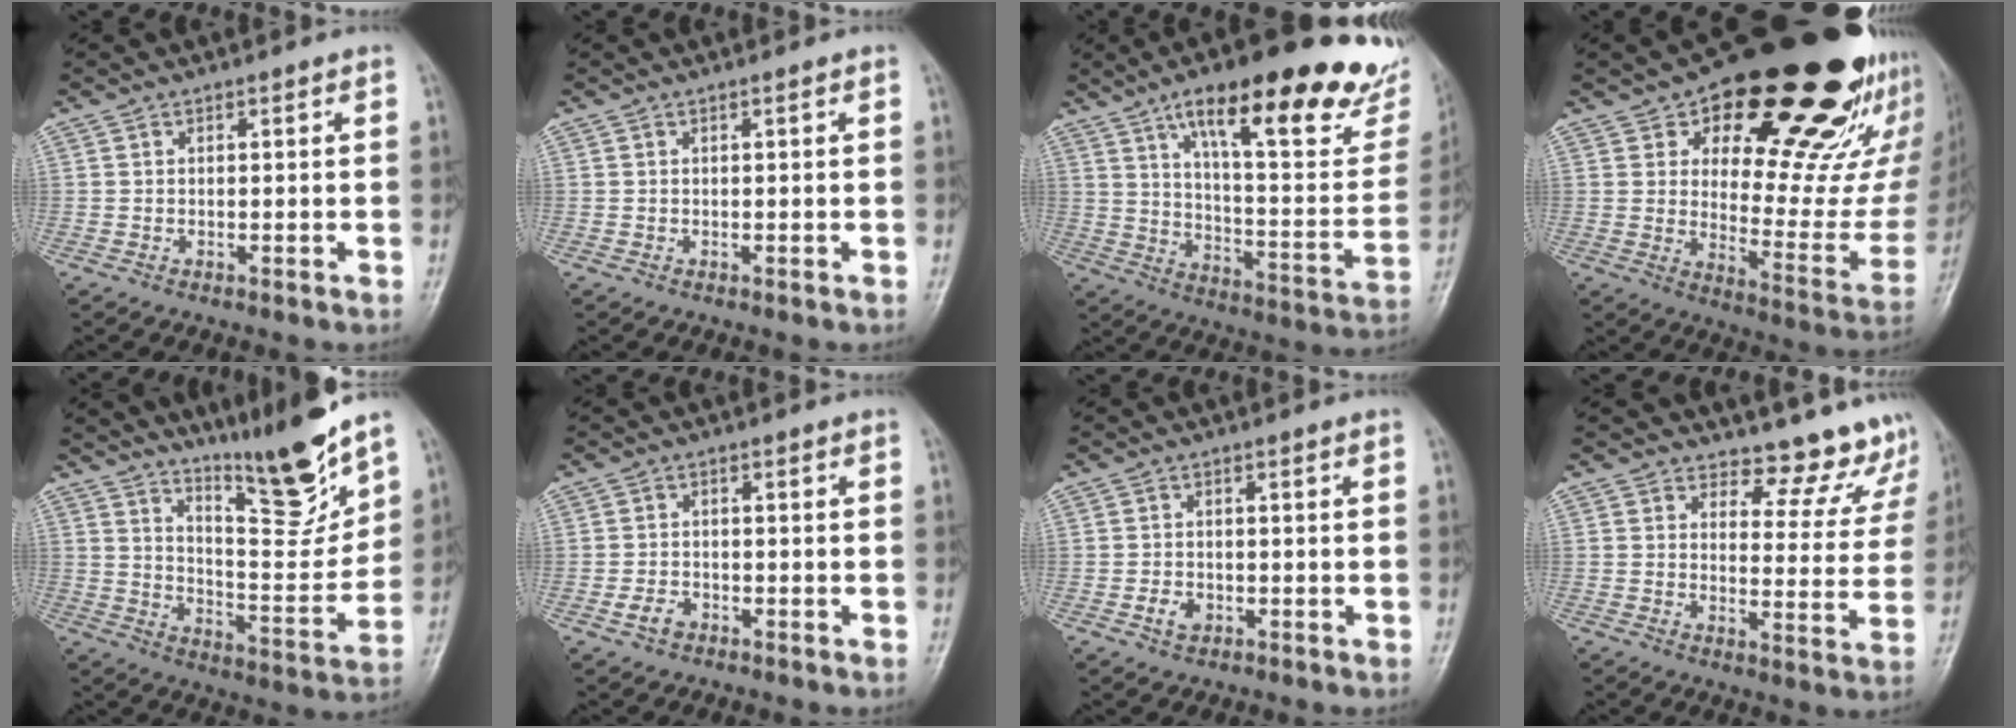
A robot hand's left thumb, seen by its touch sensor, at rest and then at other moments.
{"total": 0.0}
{"total": 30.8, "force": [18.7, 9.1, 22.7], "torque": [-0.289, -0.053, 0.277]}
{"total": 32.1, "force": [18.3, 13.1, 22.8], "torque": [-0.264, -0.066, 0.265]}
{"total": 14.9, "force": [11.9, 2.1, 8.8], "torque": [-0.106, -0.093, 0.203]}
{"total": 2.9, "force": [-1.5, 2.1, 1.4], "torque": [-0.023, 0.009, -0.027]}
{"total": 2.8, "force": [-1.0, 2.2, 1.5], "torque": [-0.020, 0.002, -0.017]}
{"total": 11.2, "force": [10.6, 3.8, 0.3], "torque": [0.044, -0.104, 0.107]}